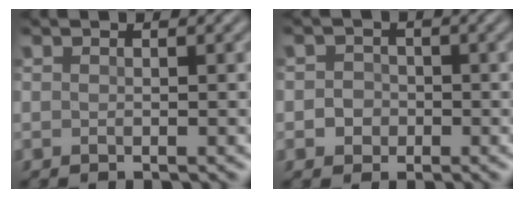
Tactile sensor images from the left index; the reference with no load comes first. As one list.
[{"total": 1.9, "force": [-0.1, 1.8, 0.4], "torque": [0.016, 0.008, -0.015]}]